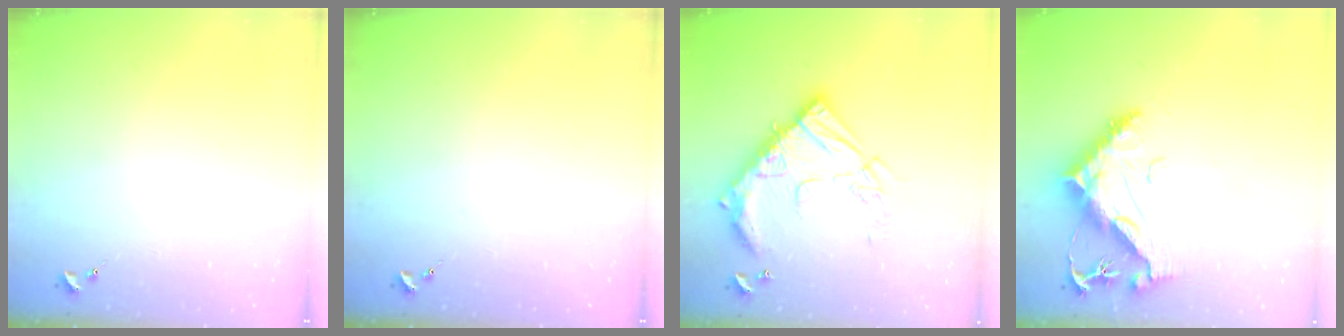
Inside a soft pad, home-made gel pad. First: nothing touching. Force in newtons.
{"total": 0.0}
{"total": 21.3, "press": 21.2, "slide": 2.1}
{"total": 13.3, "press": 13.2, "slide": 1.3}